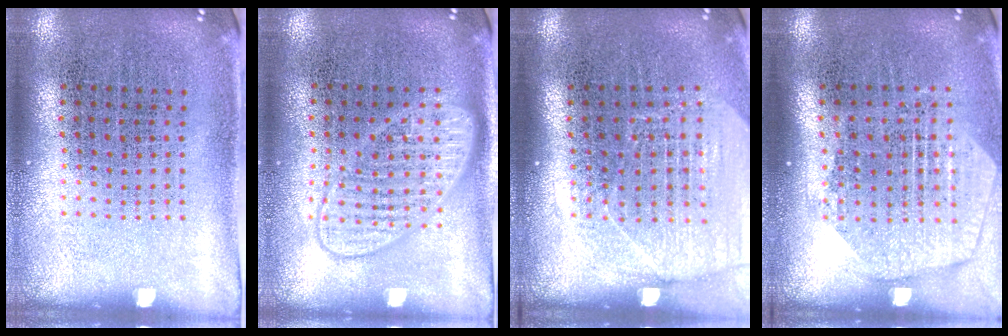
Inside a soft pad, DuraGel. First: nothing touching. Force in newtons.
{"total": 2.0, "press": 1.9, "slide": 0.3}
{"total": 1.7, "press": 1.5, "slide": 0.8}
{"total": 1.9, "press": 1.7, "slide": 0.9}